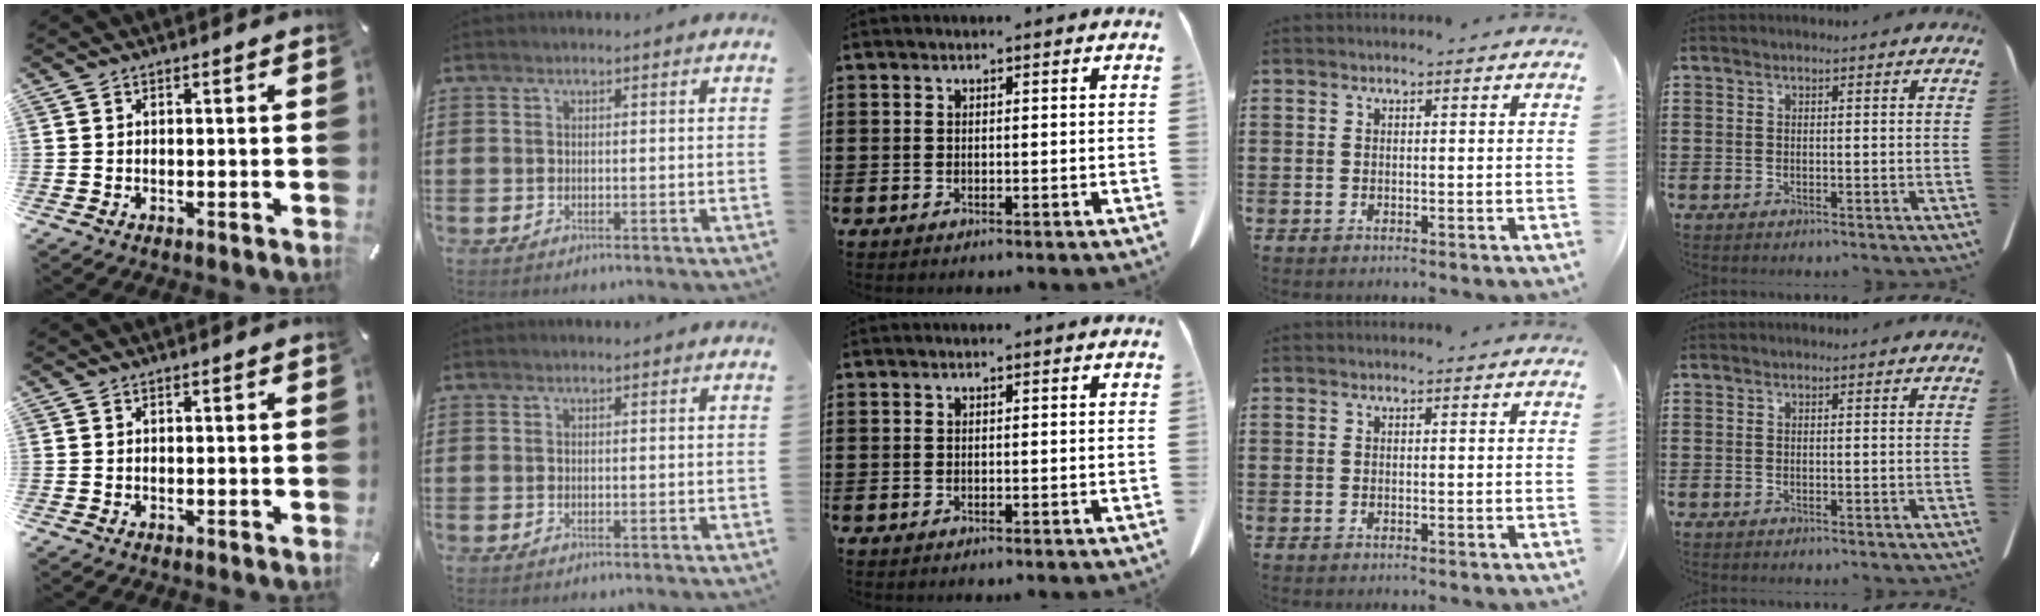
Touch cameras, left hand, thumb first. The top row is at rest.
{}